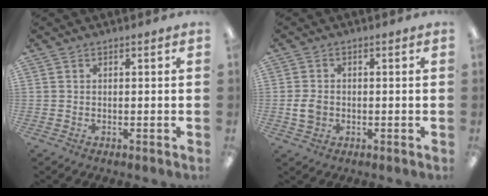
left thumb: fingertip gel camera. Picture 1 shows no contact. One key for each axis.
{"total": 4.1, "fx": -0.5, "fy": 3.3, "fz": 2.4, "tx": -0.048, "ty": 0.005, "tz": -0.009}